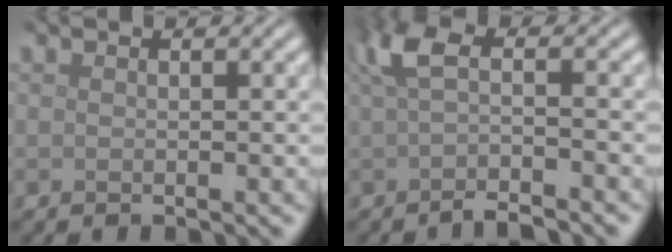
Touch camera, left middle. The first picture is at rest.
{"total": 4.2, "force": [-0.9, 1.1, 3.9], "torque": [-0.075, -0.006, -0.021]}